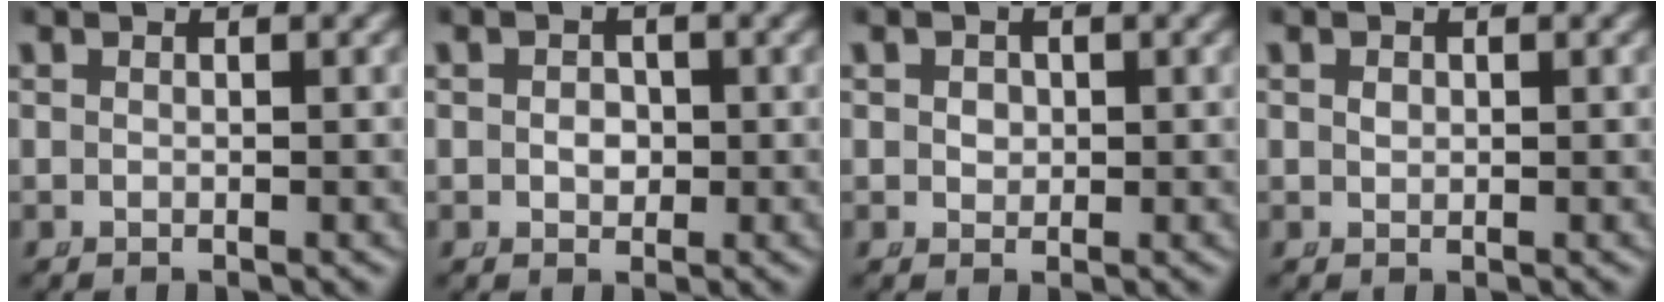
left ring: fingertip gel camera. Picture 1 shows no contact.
{"total": 1.2, "force": [-0.2, 1.0, 0.6], "torque": [-0.012, -0.009, 0.002]}
{"total": 1.2, "force": [0.2, 1.1, 0.5], "torque": [-0.009, -0.008, 0.011]}
{"total": 0.0}